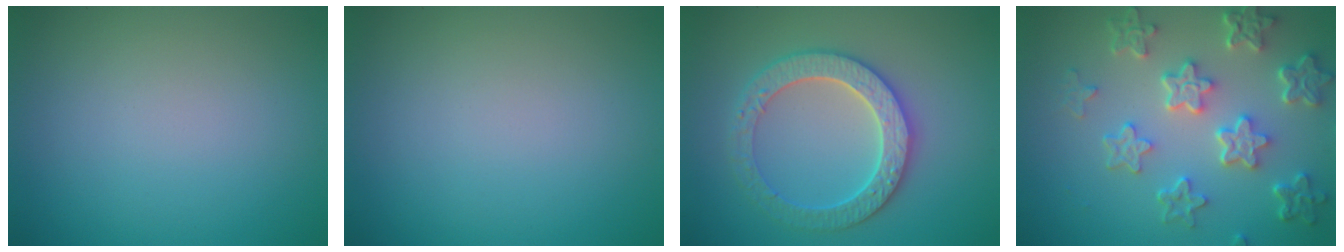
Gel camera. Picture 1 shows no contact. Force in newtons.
{"total": 0.0}
{"total": 4.1, "press": 4.0, "slide": 1.0}
{"total": 6.2, "press": 4.8, "slide": 4.0}